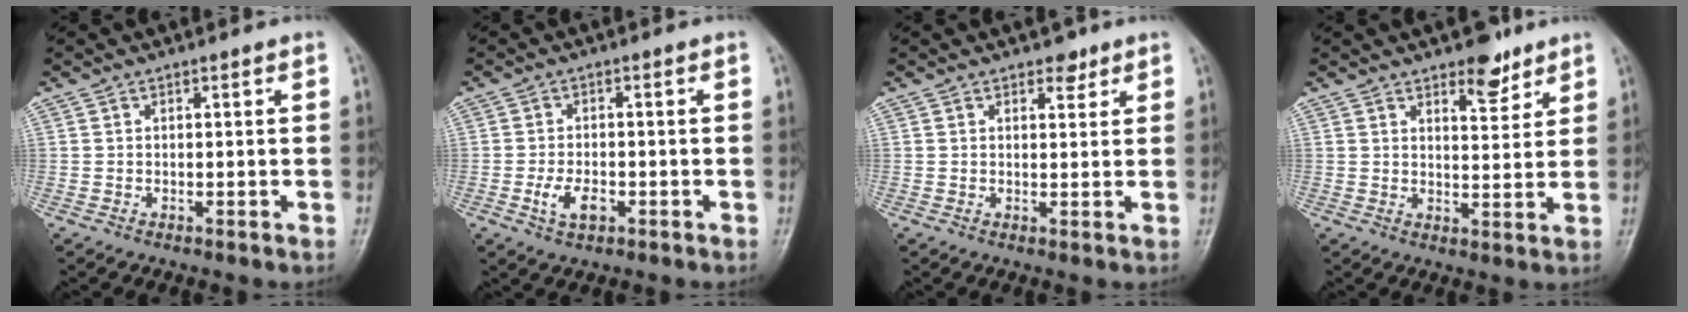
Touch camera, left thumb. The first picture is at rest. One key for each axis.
{"total": 4.5, "fx": -1.6, "fy": 2.6, "fz": 3.3, "tx": -0.060, "ty": 0.005, "tz": -0.028}
{"total": 2.6, "fx": 1.8, "fy": 1.5, "fz": 1.2, "tx": -0.001, "ty": -0.009, "tz": 0.024}
{"total": 6.0, "fx": 4.2, "fy": 2.6, "fz": 3.4, "tx": -0.028, "ty": -0.029, "tz": 0.061}